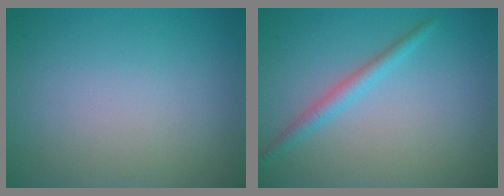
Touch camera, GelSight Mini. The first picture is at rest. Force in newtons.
{"total": 2.0, "press": 1.9, "slide": 0.1}